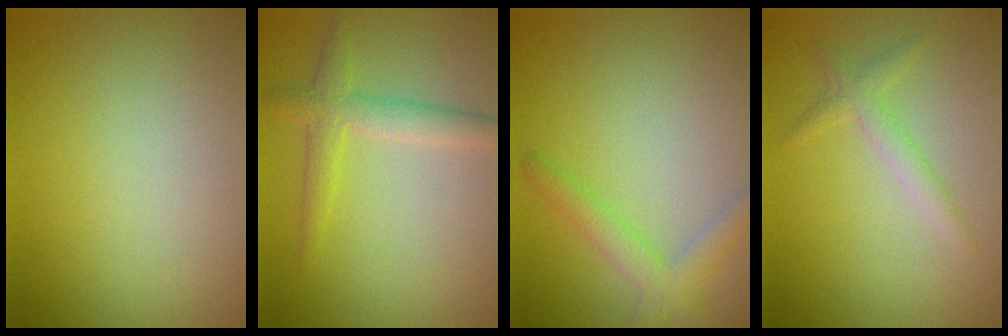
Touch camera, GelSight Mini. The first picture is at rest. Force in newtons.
{"total": 2.8, "press": 2.8, "slide": 0.1}
{"total": 2.5, "press": 2.5, "slide": 0.3}
{"total": 1.6, "press": 1.6, "slide": 0.0}